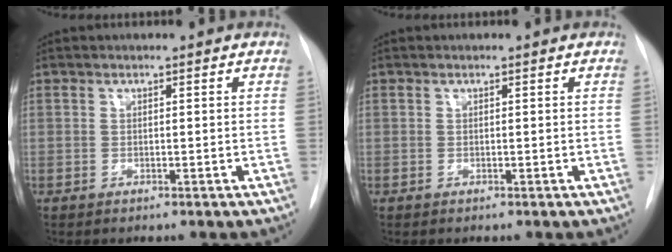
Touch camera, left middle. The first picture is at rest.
{"total": 0.0}